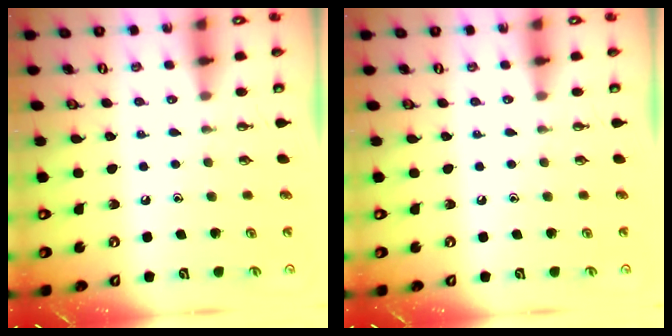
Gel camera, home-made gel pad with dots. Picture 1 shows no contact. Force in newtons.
{"total": 0.0}